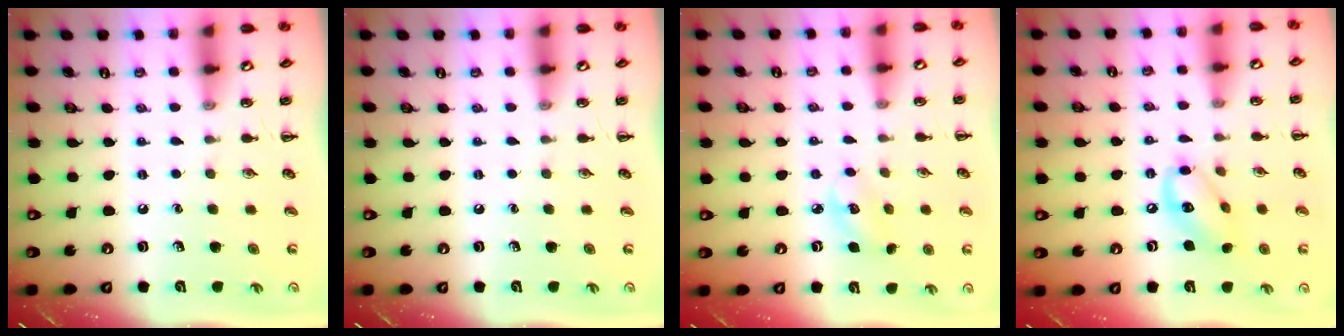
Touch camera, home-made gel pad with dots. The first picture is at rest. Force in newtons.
{"total": 0.0}
{"total": 3.9, "press": 3.8, "slide": 0.8}
{"total": 10.1, "press": 9.9, "slide": 1.9}